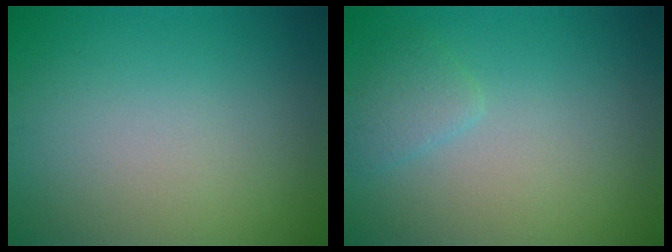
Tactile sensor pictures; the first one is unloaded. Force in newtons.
{"total": 1.5, "press": 1.5, "slide": 0.1}